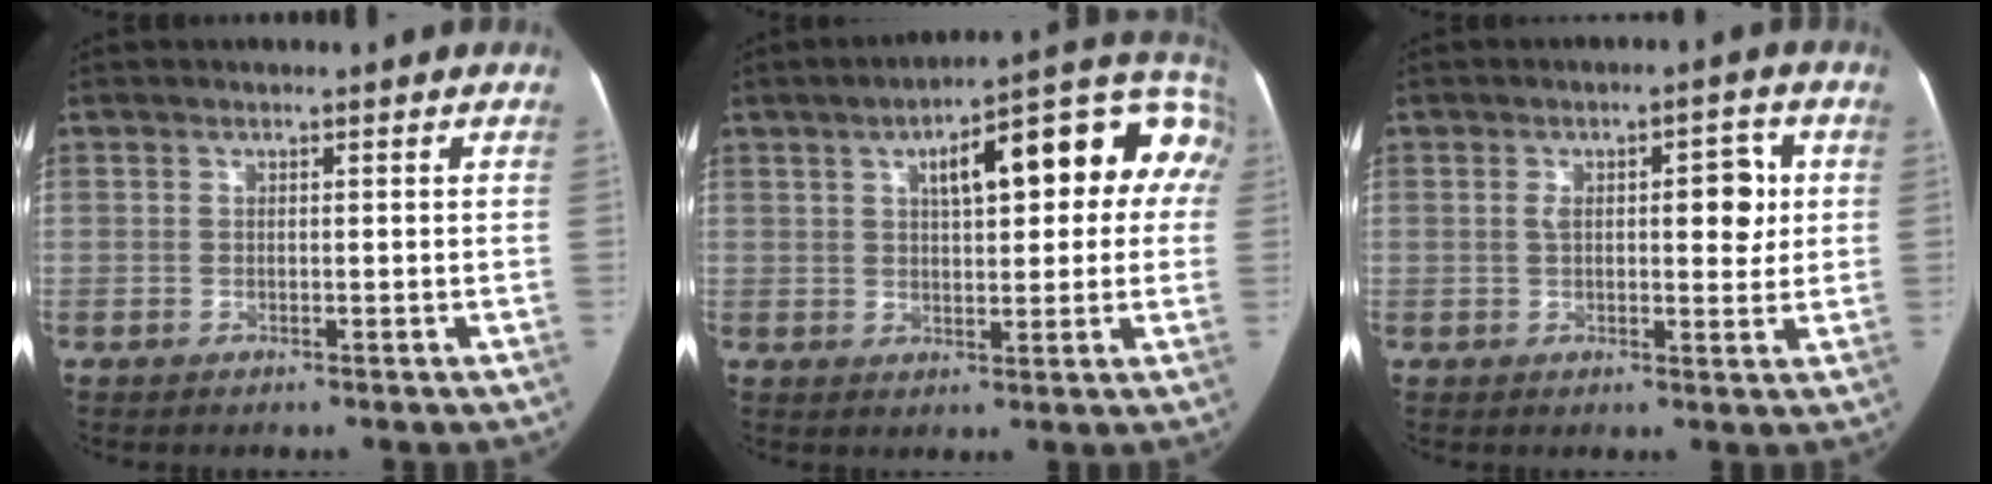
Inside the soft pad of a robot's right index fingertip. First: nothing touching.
{"total": 17.5, "force": [5.5, 5.9, 15.6], "torque": [-0.207, 0.055, 0.067]}
{"total": 7.3, "force": [1.5, 3.0, 6.5], "torque": [-0.089, 0.016, 0.023]}